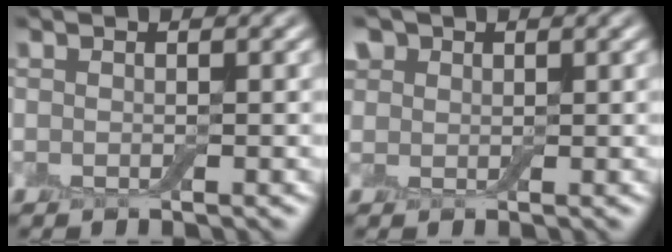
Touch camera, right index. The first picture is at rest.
{"total": 2.2, "force": [1.1, 1.8, 0.6], "torque": [-0.016, 0.005, 0.012]}